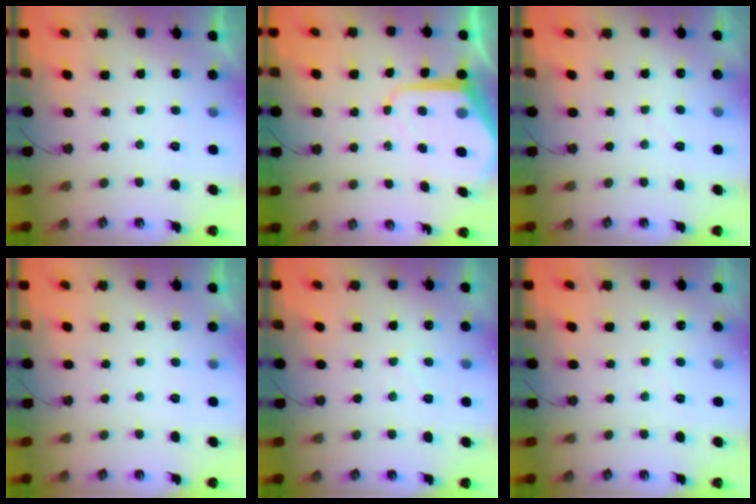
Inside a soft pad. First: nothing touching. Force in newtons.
{"total": 10.2, "press": 10.2, "slide": 1.0}
{"total": 2.4, "press": 2.4, "slide": 0.4}
{"total": 0.0}
{"total": 5.4, "press": 5.4, "slide": 0.7}
{"total": 1.9, "press": 1.9, "slide": 0.3}